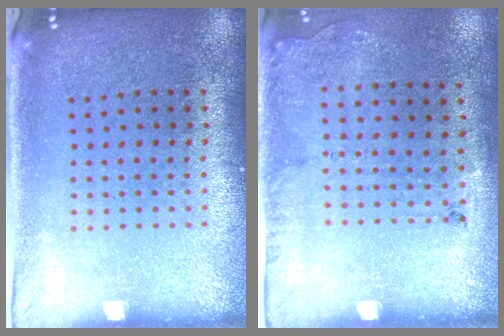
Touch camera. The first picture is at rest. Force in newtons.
{"total": 1.8, "press": 1.2, "slide": 1.3}